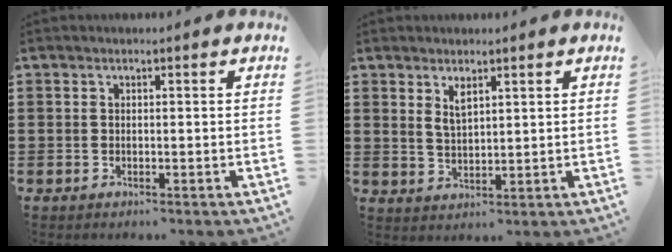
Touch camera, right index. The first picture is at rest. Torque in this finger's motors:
{"motor_torque": [0.86, 1.28, 0.01, 0.00]}